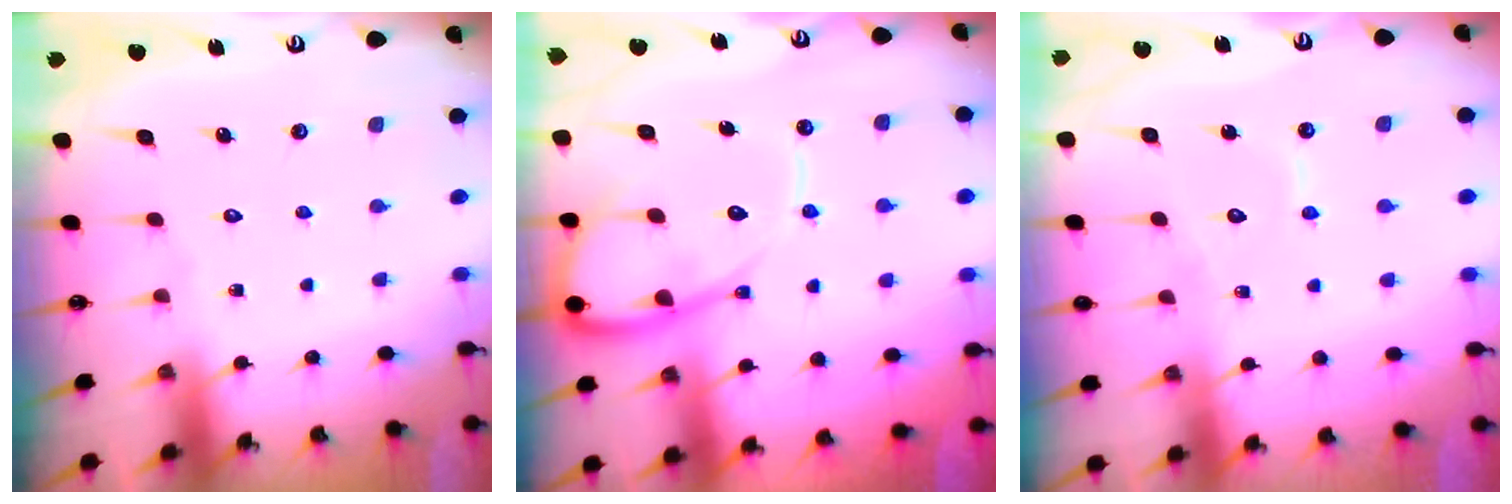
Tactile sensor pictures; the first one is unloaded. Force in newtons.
{"total": 13.2, "press": 13.1, "slide": 1.2}
{"total": 6.0, "press": 6.0, "slide": 0.6}